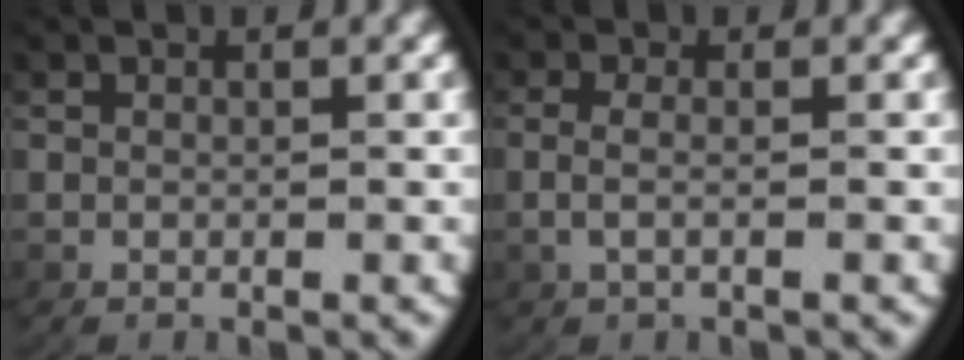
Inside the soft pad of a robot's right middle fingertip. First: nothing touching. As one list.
[{"total": 1.7, "force": [-0.3, 0.4, 1.7], "torque": [-0.049, -0.009, 0.001]}]